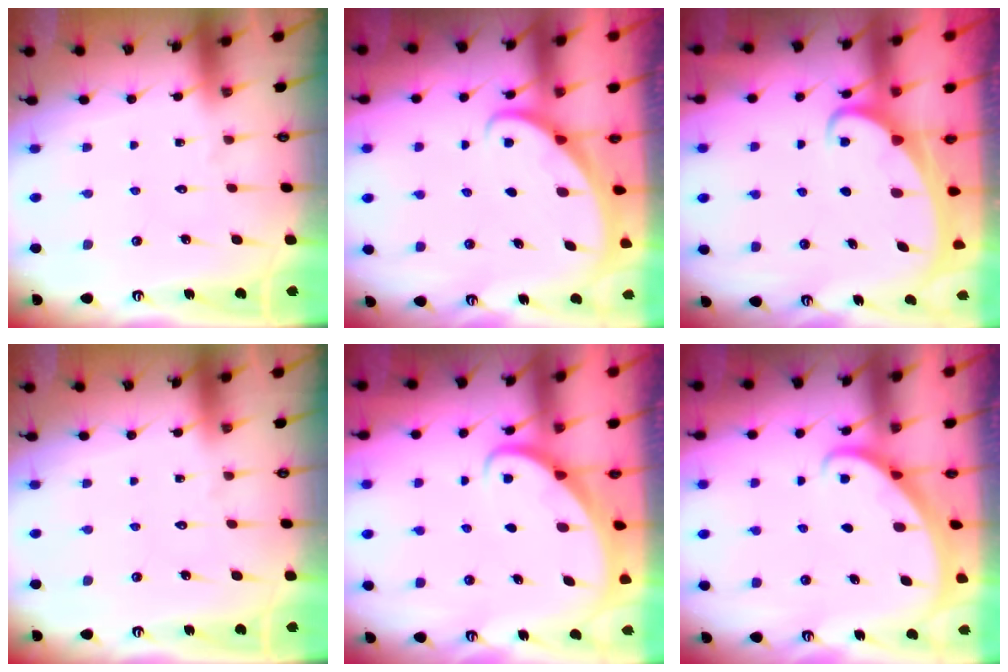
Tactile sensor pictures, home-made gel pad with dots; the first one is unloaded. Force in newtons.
{"total": 1.3, "press": 1.3, "slide": 0.0}
{"total": 2.1, "press": 2.1, "slide": 0.2}
{"total": 0.0}
{"total": 2.2, "press": 2.2, "slide": 0.2}
{"total": 1.8, "press": 1.8, "slide": 0.1}